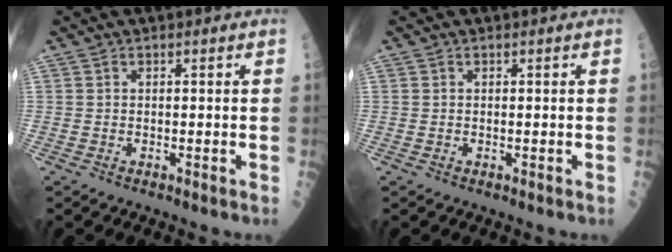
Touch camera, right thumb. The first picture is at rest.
{"total": 0.0}